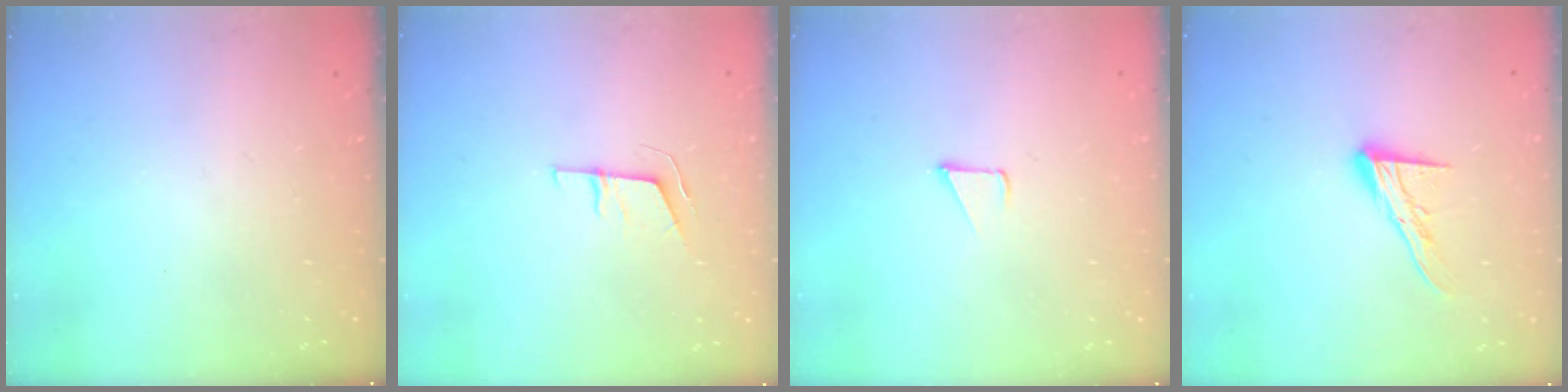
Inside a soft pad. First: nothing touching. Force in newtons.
{"total": 6.1, "press": 6.1, "slide": 1.0}
{"total": 1.8, "press": 1.7, "slide": 0.1}
{"total": 12.0, "press": 12.0, "slide": 1.0}